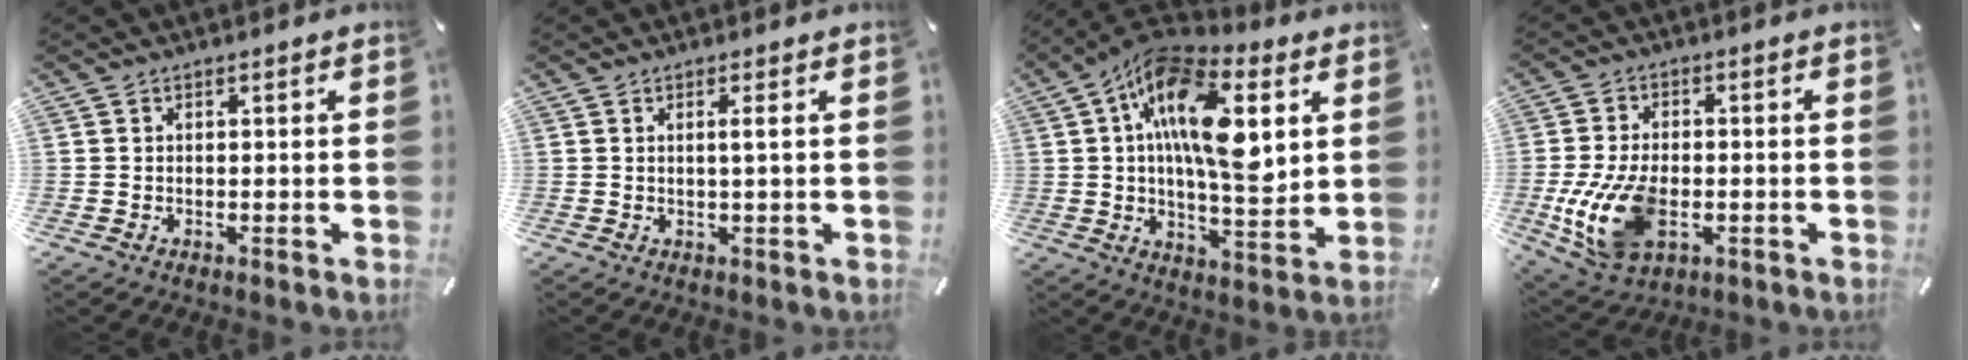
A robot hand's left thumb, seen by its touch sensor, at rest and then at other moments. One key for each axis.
{"total": 2.1, "fx": 0.5, "fy": -0.2, "fz": 2.0, "tx": -0.040, "ty": -0.003, "tz": 0.006}
{"total": 21.0, "fx": 5.7, "fy": 9.5, "fz": 17.8, "tx": -0.320, "ty": -0.015, "tz": 0.087}
{"total": 13.8, "fx": -3.2, "fy": 8.7, "fz": 10.3, "tx": -0.224, "ty": 0.003, "tz": -0.052}